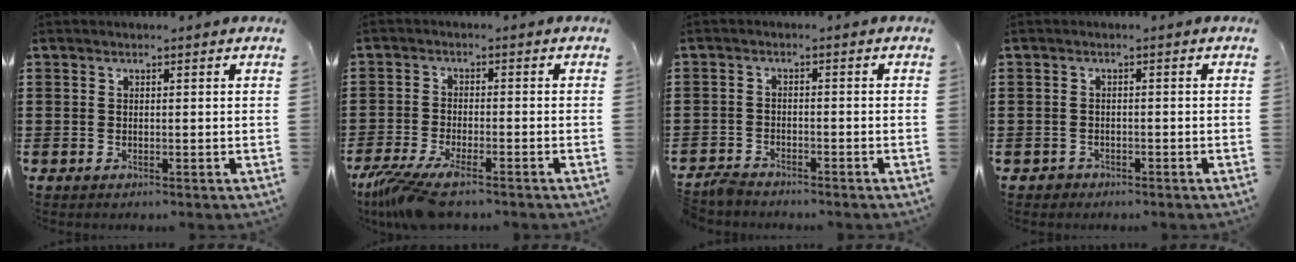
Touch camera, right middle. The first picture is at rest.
{"total": 5.8, "force": [-4.5, 0.6, 3.5], "torque": [-0.099, -0.025, -0.092]}
{"total": 2.2, "force": [-2.2, 0.5, 0.1], "torque": [-0.008, 0.004, -0.047]}
{"total": 0.9, "force": [-0.7, 0.5, 0.0], "torque": [-0.003, 0.000, -0.017]}